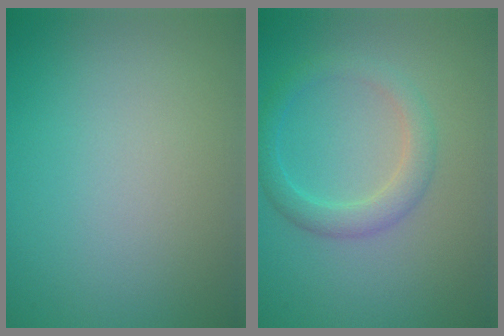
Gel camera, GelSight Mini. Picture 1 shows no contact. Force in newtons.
{"total": 2.8, "press": 2.8, "slide": 0.1}